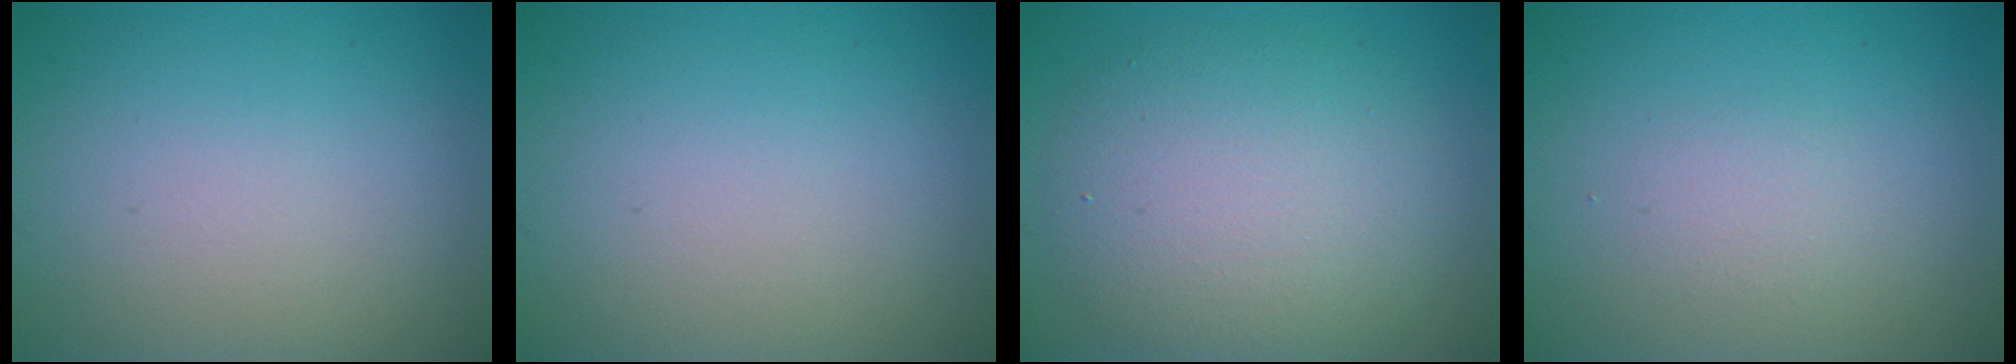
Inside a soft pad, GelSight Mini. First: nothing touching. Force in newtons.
{"total": 0.0}
{"total": 7.0, "press": 7.0, "slide": 0.3}
{"total": 1.2, "press": 1.2, "slide": 0.1}